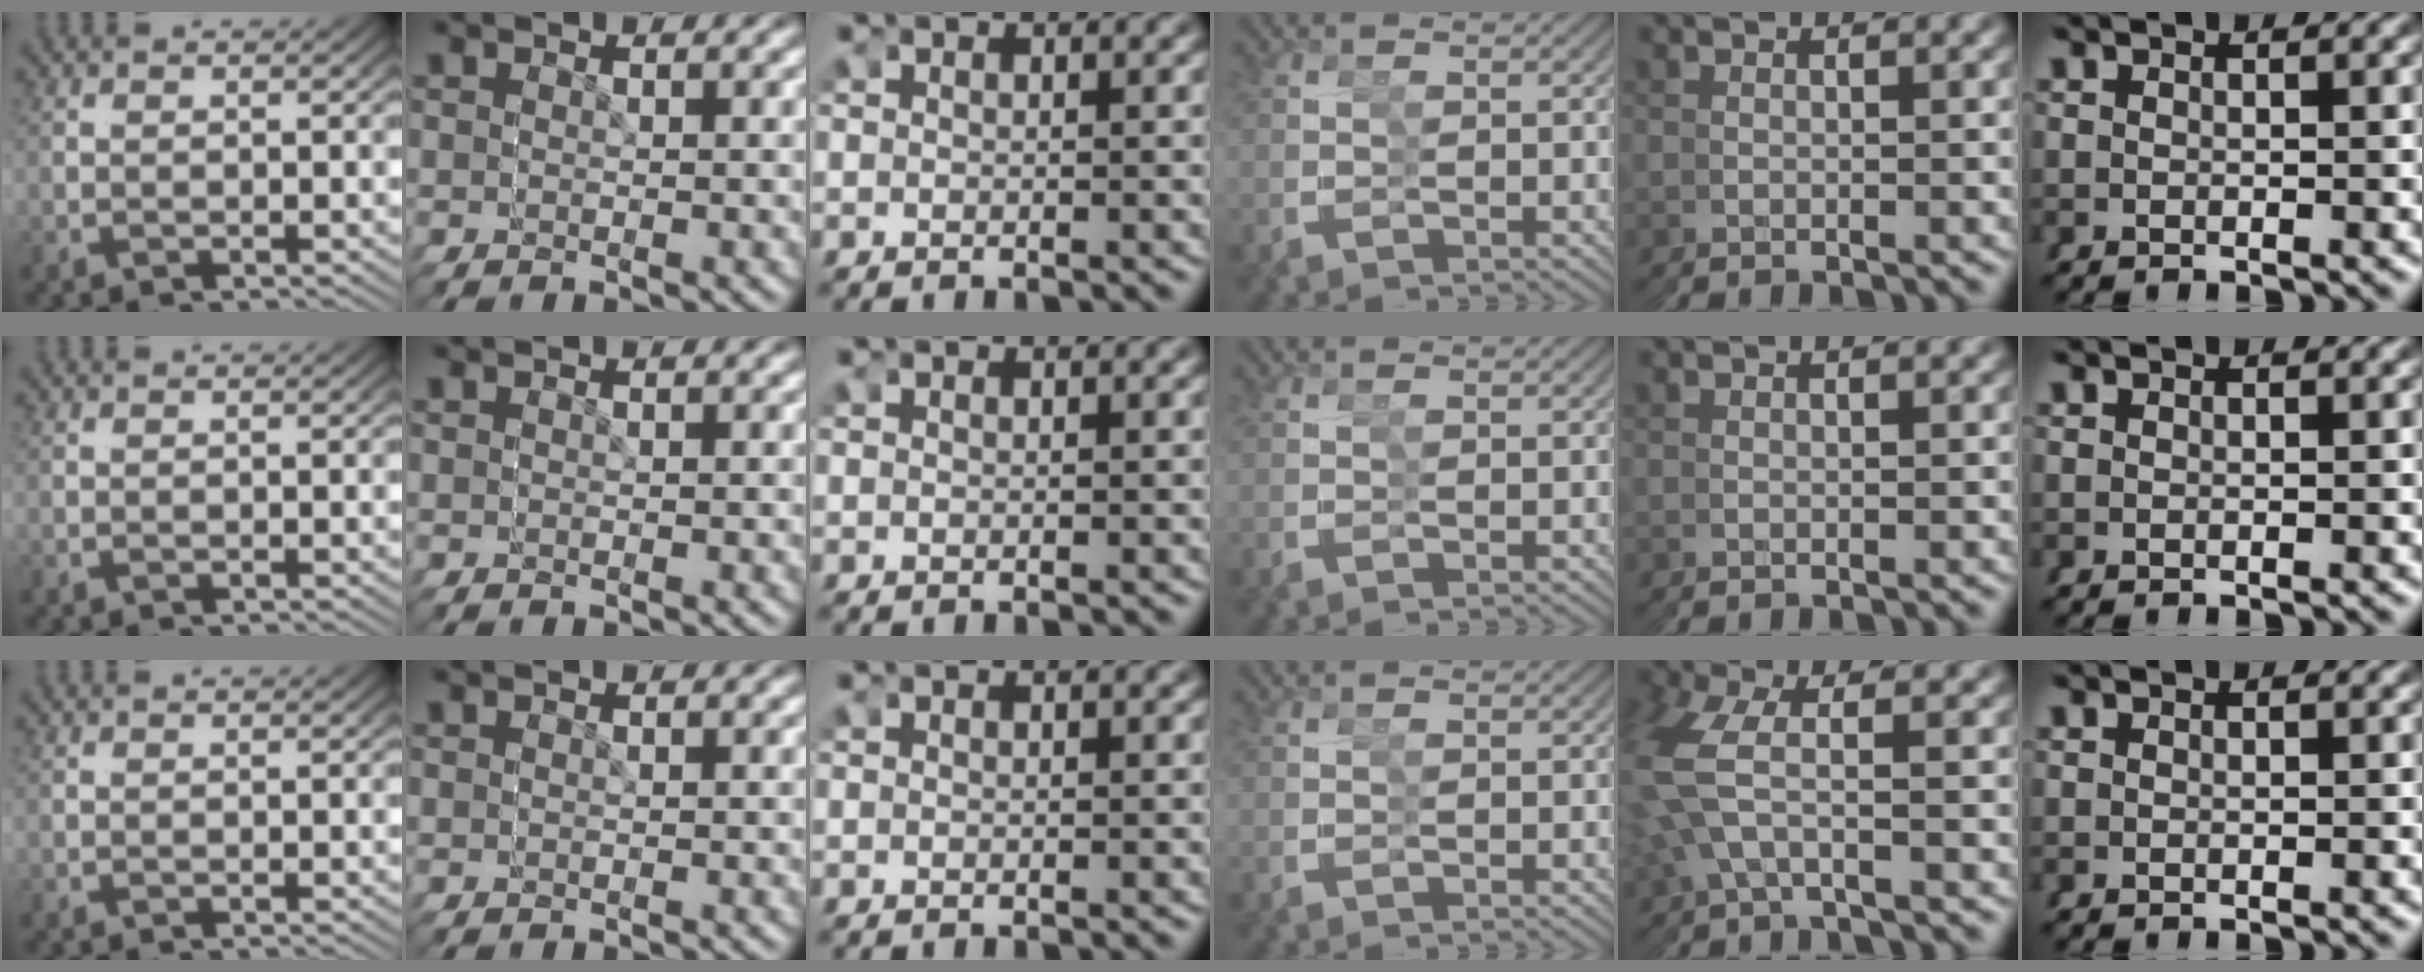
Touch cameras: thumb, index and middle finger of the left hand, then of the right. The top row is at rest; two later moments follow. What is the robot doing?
{"motion": "grasp_and_lifting", "object": "straw"}